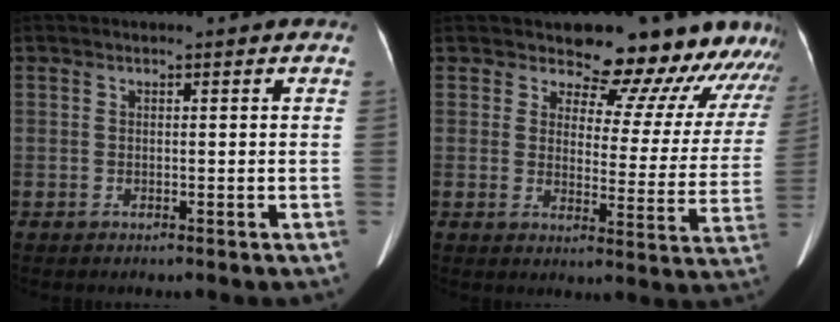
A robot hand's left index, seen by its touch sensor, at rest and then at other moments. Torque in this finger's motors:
{"motor_torque": [1.14, -1.00, 0.74, 0.02]}